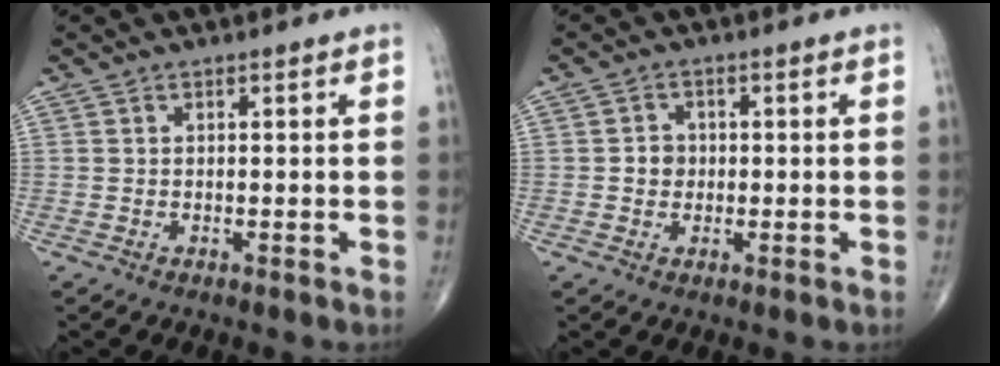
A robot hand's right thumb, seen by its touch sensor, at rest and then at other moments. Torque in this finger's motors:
{"motor_torque": [-0.11, 0.79, 0.23, -0.10, -0.03]}